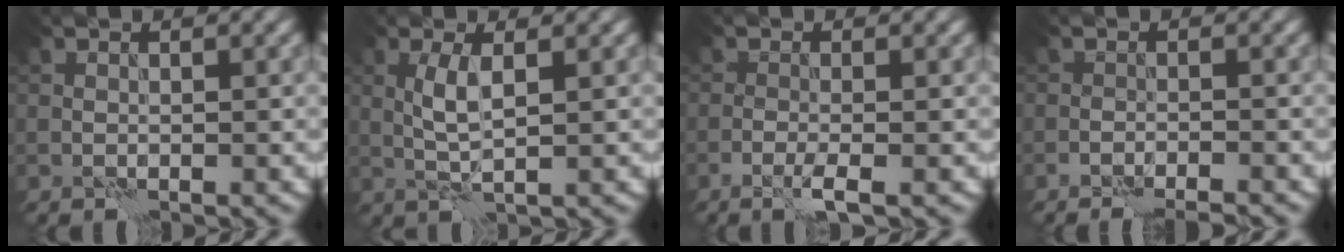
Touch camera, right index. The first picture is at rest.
{"total": 2.6, "force": [0.4, 0.6, 2.5], "torque": [-0.058, 0.004, 0.008]}
{"total": 2.1, "force": [-1.1, 0.3, 1.7], "torque": [-0.034, 0.002, -0.027]}
{"total": 4.0, "force": [-3.7, 0.8, 1.5], "torque": [-0.019, 0.008, -0.048]}